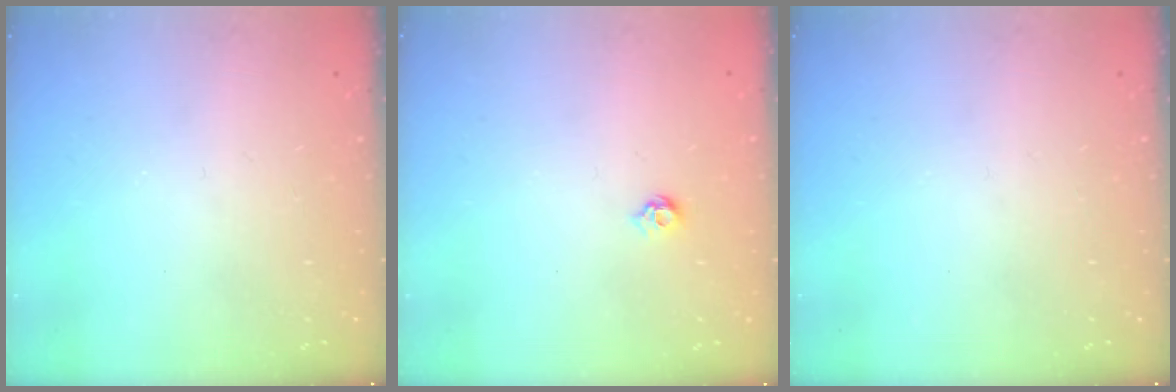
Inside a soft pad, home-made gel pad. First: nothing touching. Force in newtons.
{"total": 4.4, "press": 4.3, "slide": 0.9}
{"total": 0.0}